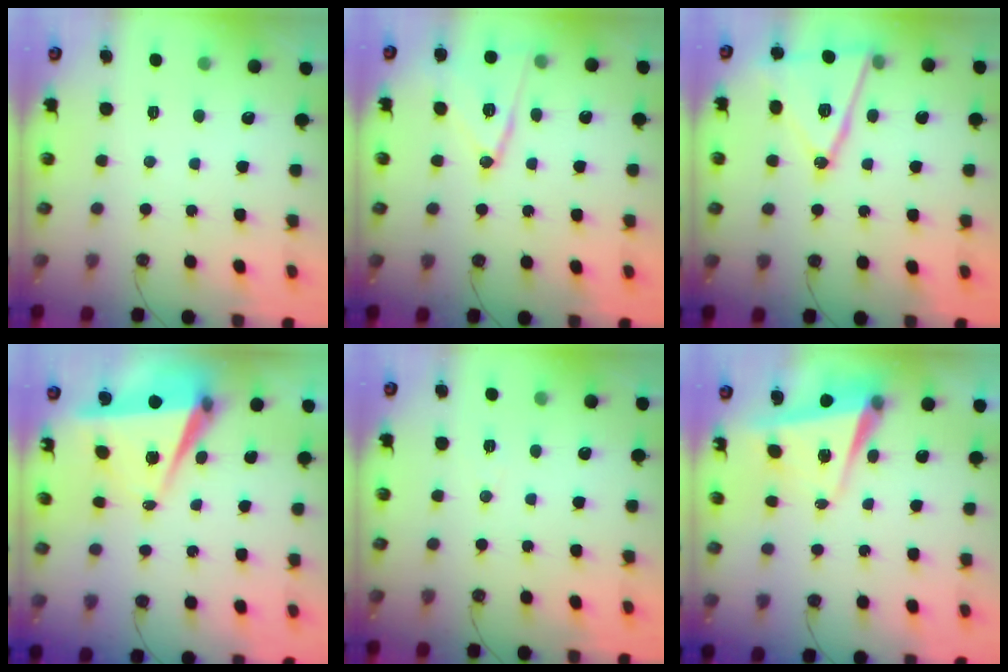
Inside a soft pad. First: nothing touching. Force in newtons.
{"total": 13.3, "press": 13.3, "slide": 0.4}
{"total": 15.6, "press": 15.1, "slide": 3.8}
{"total": 6.4, "press": 4.6, "slide": 4.4}
{"total": 5.8, "press": 3.8, "slide": 4.5}
{"total": 5.4, "press": 5.3, "slide": 0.8}